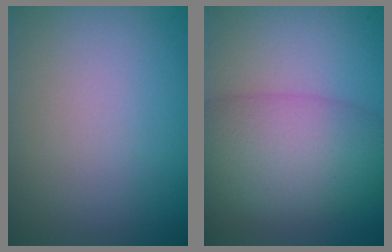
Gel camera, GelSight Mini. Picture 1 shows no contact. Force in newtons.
{"total": 7.8, "press": 7.8, "slide": 0.2}